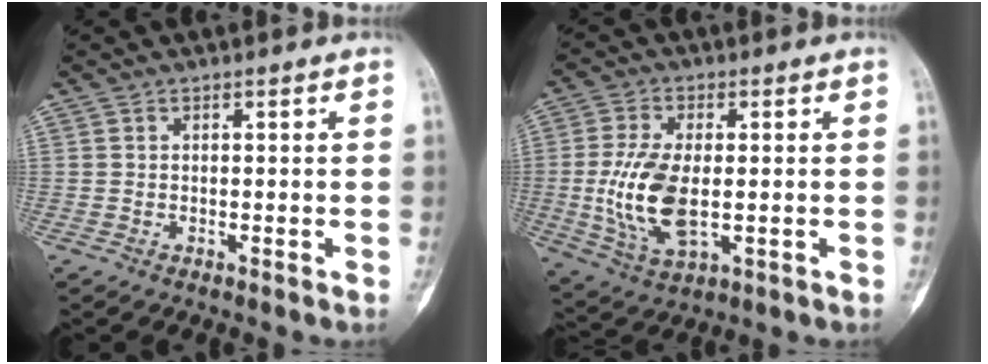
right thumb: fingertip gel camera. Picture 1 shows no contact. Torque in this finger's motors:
{"motor_torque": [1.45, 1.48, 1.00, -0.75, 0.36]}